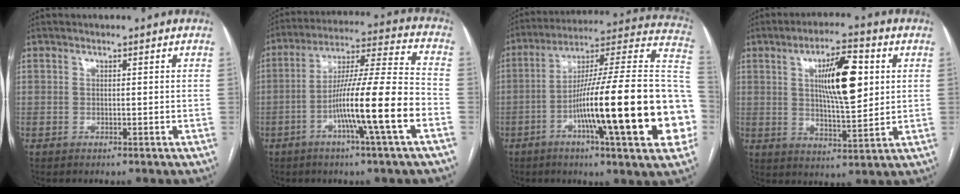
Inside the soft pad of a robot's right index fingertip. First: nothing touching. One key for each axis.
{"total": 15.6, "fx": -5.6, "fy": -0.9, "fz": 14.5, "tx": -0.252, "ty": 0.002, "tz": -0.099}
{"total": 29.9, "fx": -6.9, "fy": 2.2, "fz": 29.0, "tx": -0.348, "ty": 0.002, "tz": -0.119}
{"total": 11.6, "fx": 2.9, "fy": 2.6, "fz": 10.9, "tx": -0.184, "ty": 0.004, "tz": 0.048}